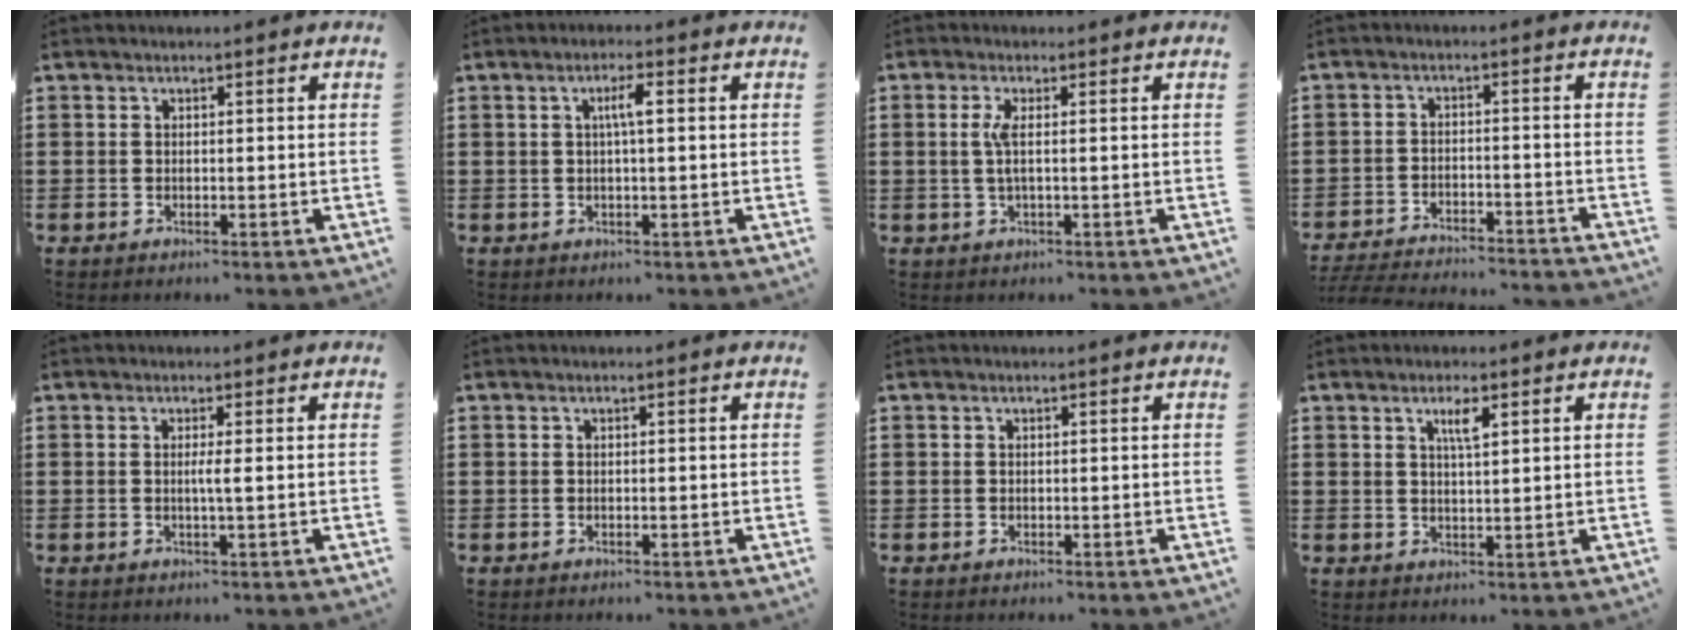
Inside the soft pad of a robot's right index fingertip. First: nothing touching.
{"total": 3.1, "force": [0.4, 0.4, 3.0], "torque": [-0.058, 0.003, 0.003]}
{"total": 2.9, "force": [0.1, 0.2, 2.9], "torque": [-0.072, -0.009, -0.006]}
{"total": 4.7, "force": [-4.6, 0.0, 0.7], "torque": [-0.026, -0.005, -0.098]}
{"total": 1.6, "force": [0.0, -0.3, 1.6], "torque": [-0.031, -0.005, -0.003]}
{"total": 0.0}
{"total": 0.0}
{"total": 3.0, "force": [1.5, 0.6, 2.6], "torque": [-0.046, 0.002, 0.022]}